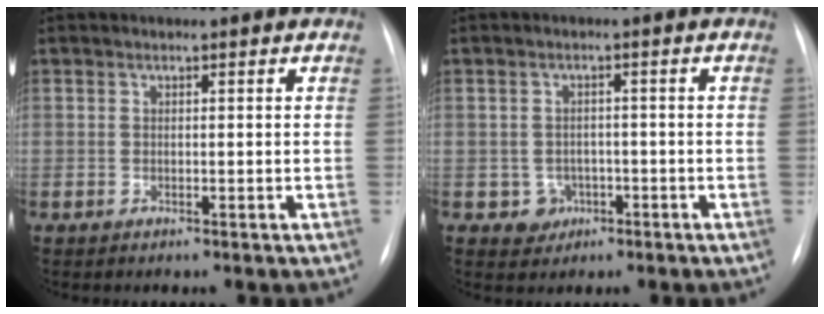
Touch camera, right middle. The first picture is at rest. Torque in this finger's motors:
{"motor_torque": [0.09, -0.28, -0.02, -0.01]}